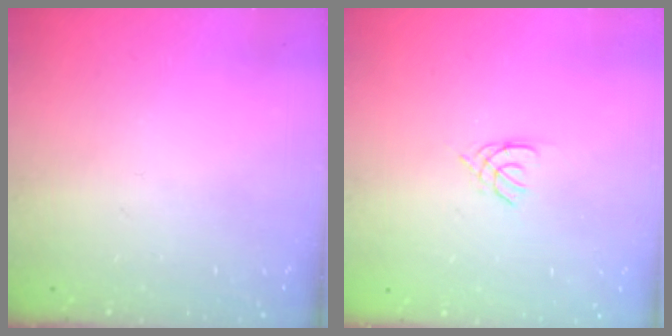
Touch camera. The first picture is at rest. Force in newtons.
{"total": 1.4, "press": 1.4, "slide": 0.3}